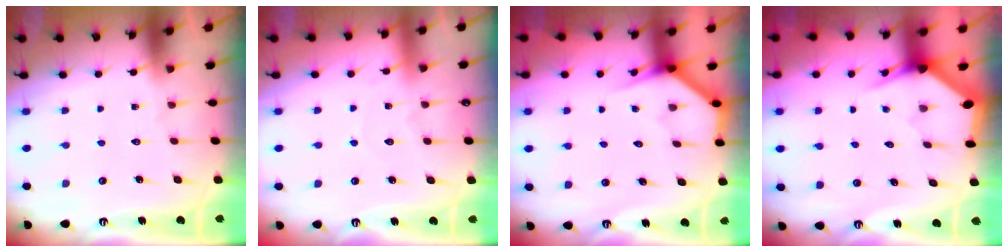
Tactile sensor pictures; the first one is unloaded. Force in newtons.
{"total": 2.6, "press": 2.6, "slide": 0.3}
{"total": 4.0, "press": 3.9, "slide": 0.4}
{"total": 3.0, "press": 3.0, "slide": 0.1}